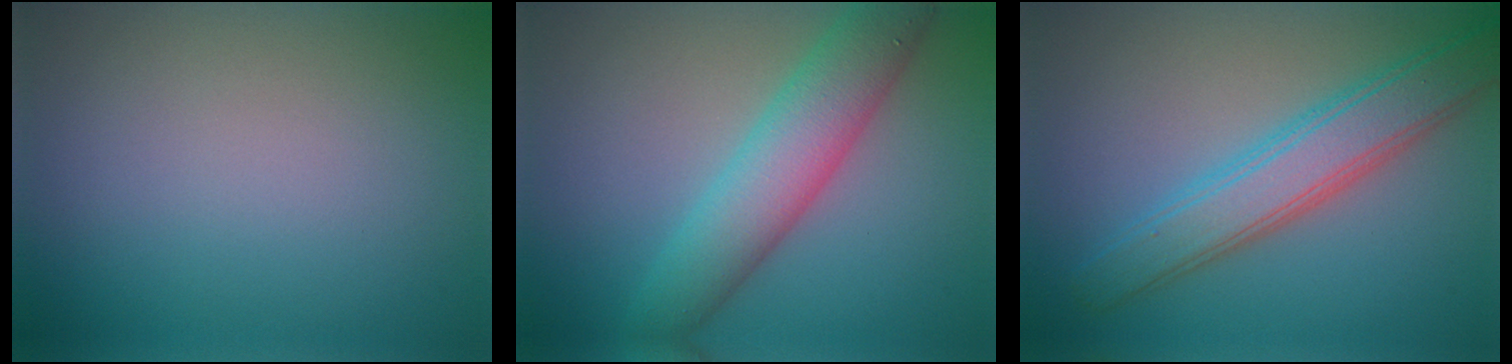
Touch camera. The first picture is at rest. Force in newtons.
{"total": 6.1, "press": 6.1, "slide": 0.2}
{"total": 5.4, "press": 5.4, "slide": 0.1}